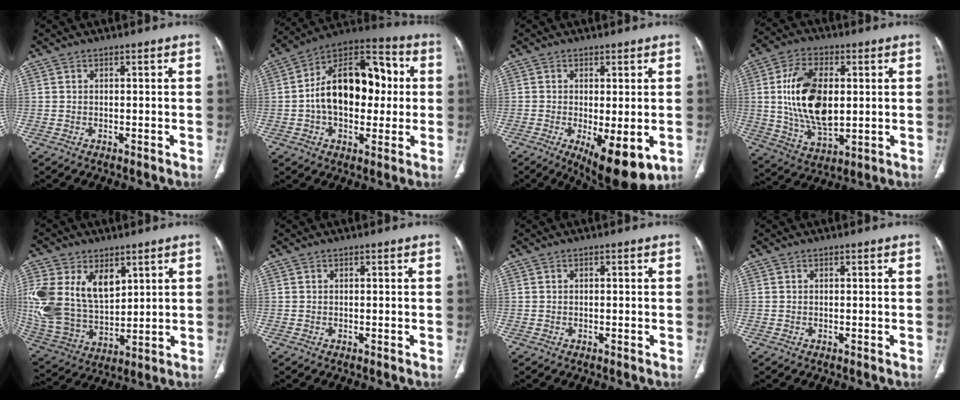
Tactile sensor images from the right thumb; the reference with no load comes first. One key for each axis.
{"total": 20.6, "fx": 0.9, "fy": 12.7, "fz": 16.2, "tx": -0.222, "ty": 0.034, "tz": 0.008}
{"total": 11.4, "fx": -3.4, "fy": 4.1, "fz": 10.1, "tx": -0.146, "ty": -0.023, "tz": -0.039}
{"total": 17.4, "fx": 1.7, "fy": 9.6, "fz": 14.4, "tx": -0.263, "ty": -0.008, "tz": 0.038}
{"total": 20.8, "fx": 6.7, "fy": 13.7, "fz": 14.2, "tx": -0.299, "ty": -0.018, "tz": 0.145}
{"total": 0.0}
{"total": 0.0}
{"total": 0.0}